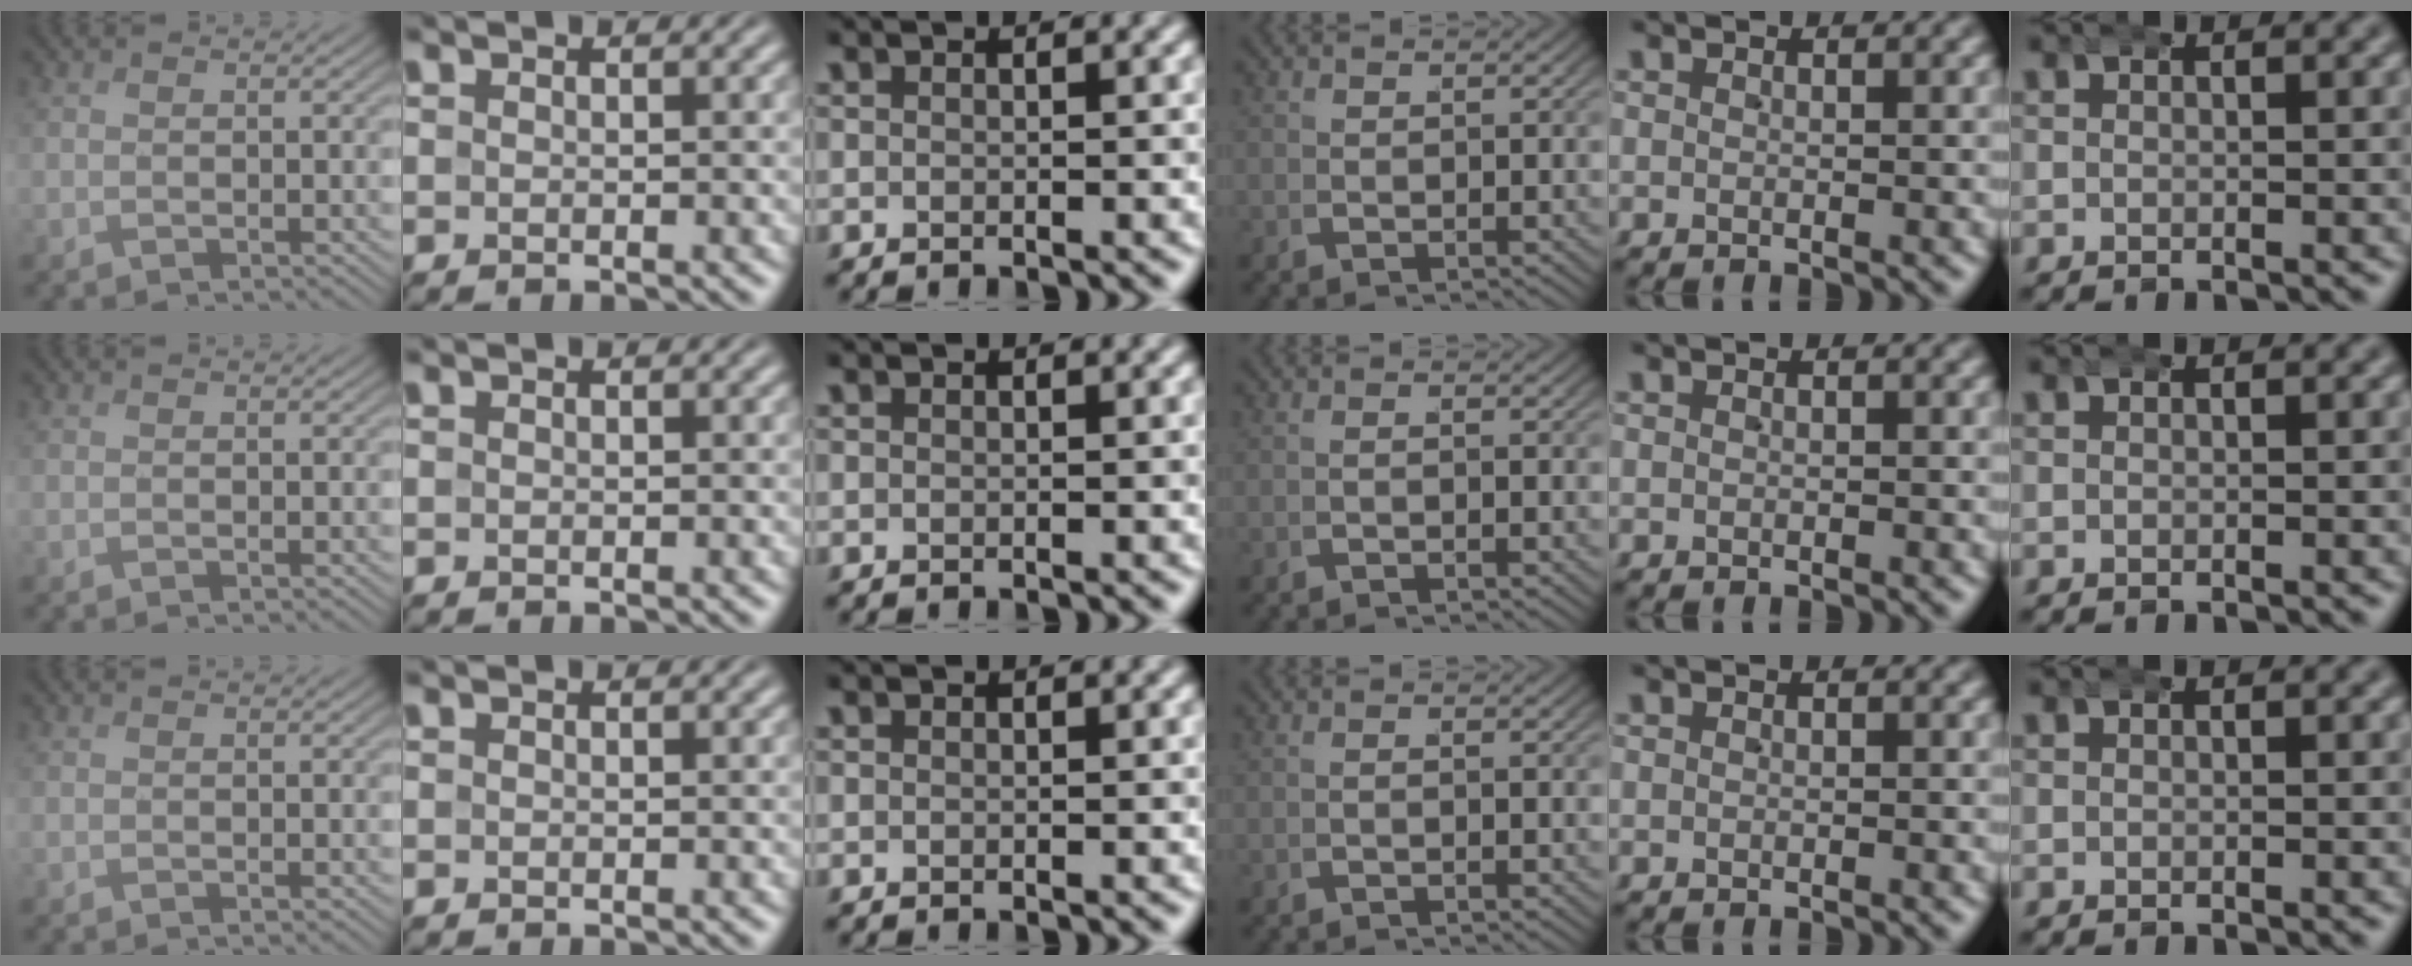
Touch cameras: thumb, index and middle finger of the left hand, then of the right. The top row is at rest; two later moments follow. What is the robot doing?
{"motion": "wrap", "object": "aluminum foil"}